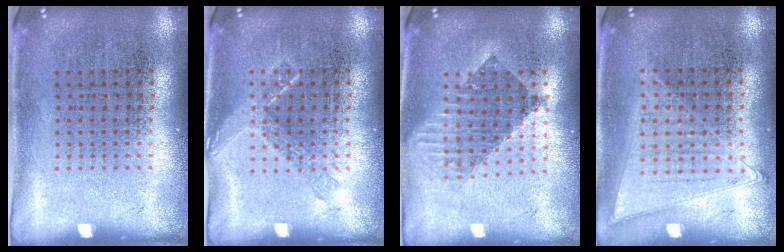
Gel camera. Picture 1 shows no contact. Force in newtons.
{"total": 1.0, "press": 0.9, "slide": 0.2}
{"total": 1.6, "press": 1.4, "slide": 0.9}
{"total": 1.1, "press": 1.0, "slide": 0.3}